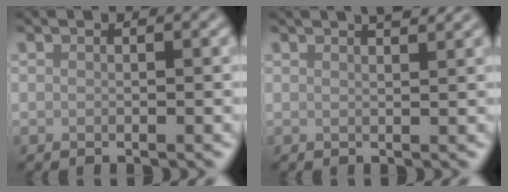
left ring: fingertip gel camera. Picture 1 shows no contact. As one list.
[{"total": 2.6, "force": [2.0, 0.7, 1.5], "torque": [-0.005, 0.010, 0.012]}]